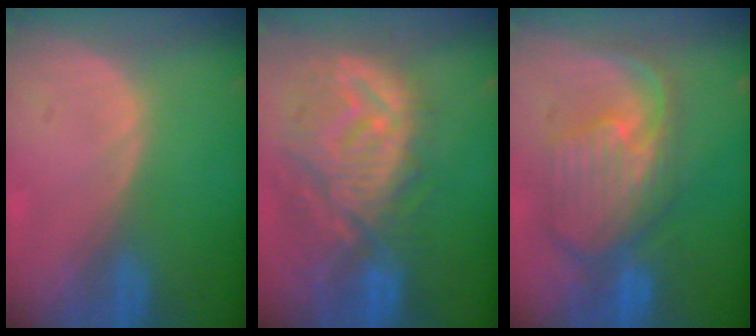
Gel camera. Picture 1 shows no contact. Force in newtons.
{"total": 12.4, "press": 11.0, "slide": 5.6}
{"total": 10.7, "press": 9.5, "slide": 4.9}